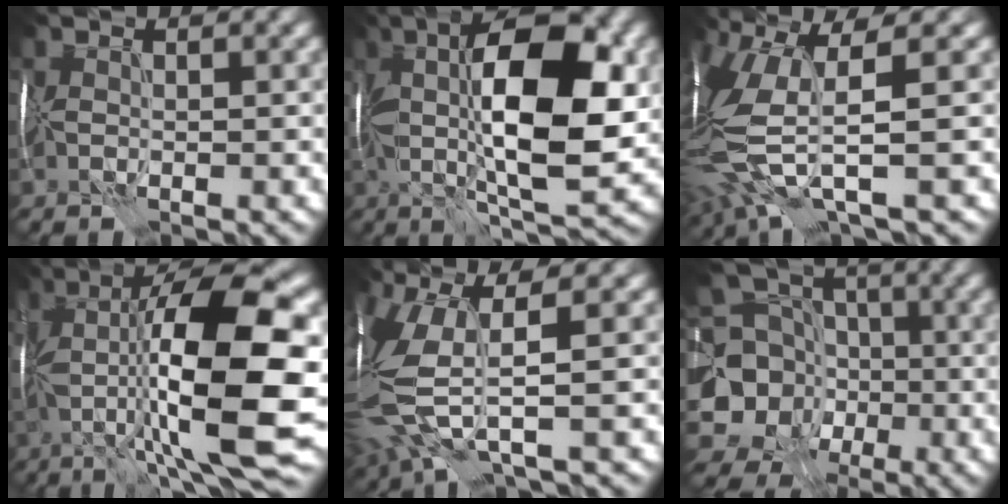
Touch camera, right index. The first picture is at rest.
{"total": 13.3, "force": [1.7, 4.8, 12.3], "torque": [-0.199, 0.008, 0.029]}
{"total": 10.6, "force": [-1.0, 3.5, 10.0], "torque": [-0.247, -0.021, -0.010]}
{"total": 15.7, "force": [-0.8, 3.7, 15.2], "torque": [-0.243, 0.020, -0.009]}
{"total": 9.5, "force": [-0.6, 3.4, 8.8], "torque": [-0.231, -0.020, -0.004]}
{"total": 12.3, "force": [-2.5, 10.7, 5.5], "torque": [-0.133, -0.012, -0.057]}